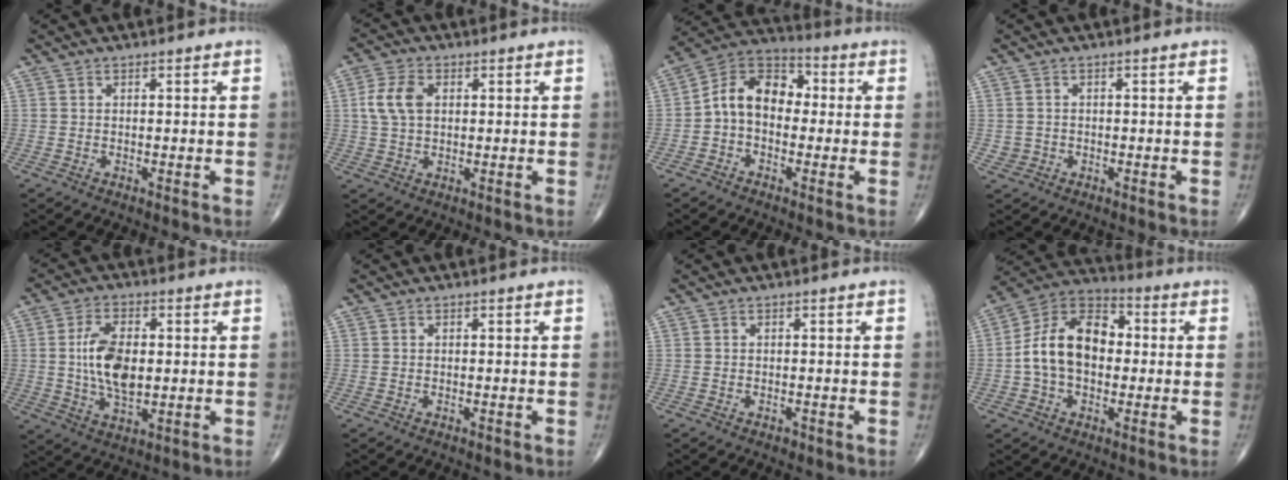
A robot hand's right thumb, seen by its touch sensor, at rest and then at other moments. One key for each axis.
{"total": 6.4, "fx": 1.2, "fy": 4.1, "fz": 4.7, "tx": -0.099, "ty": 0.007, "tz": 0.021}
{"total": 10.8, "fx": -0.7, "fy": 7.7, "fz": 7.6, "tx": -0.105, "ty": 0.040, "tz": -0.032}
{"total": 1.7, "fx": -0.4, "fy": 1.7, "fz": 0.3, "tx": 0.002, "ty": 0.007, "tz": -0.007}
{"total": 12.1, "fx": 1.3, "fy": 5.7, "fz": 10.5, "tx": -0.203, "ty": -0.015, "tz": 0.031}
{"total": 0.0}
{"total": 0.7, "fx": -0.5, "fy": 0.4, "fz": 0.2, "tx": -0.004, "ty": 0.001, "tz": -0.010}
{"total": 14.6, "fx": -0.2, "fy": 9.8, "fz": 10.8, "tx": -0.175, "ty": 0.036, "tz": -0.017}